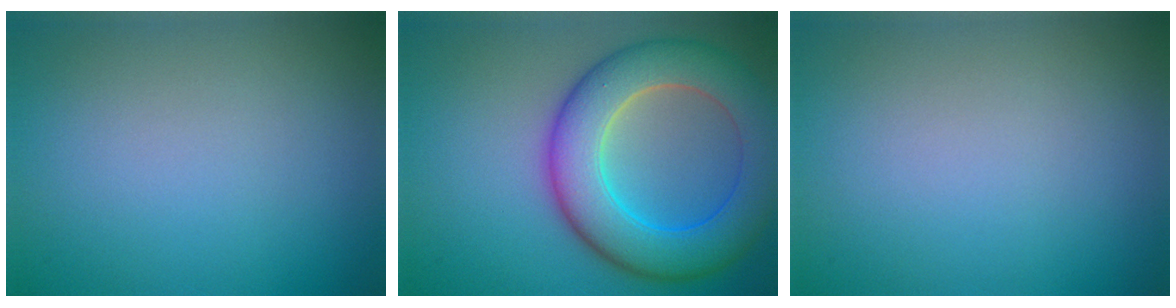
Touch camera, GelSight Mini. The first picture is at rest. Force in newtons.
{"total": 9.0, "press": 9.0, "slide": 0.4}
{"total": 0.0}